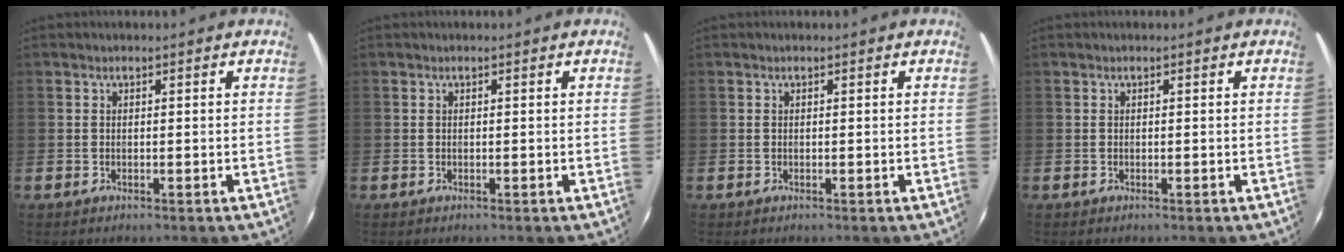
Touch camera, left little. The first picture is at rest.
{"total": 0.0}
{"total": 0.0}
{"total": 0.0}